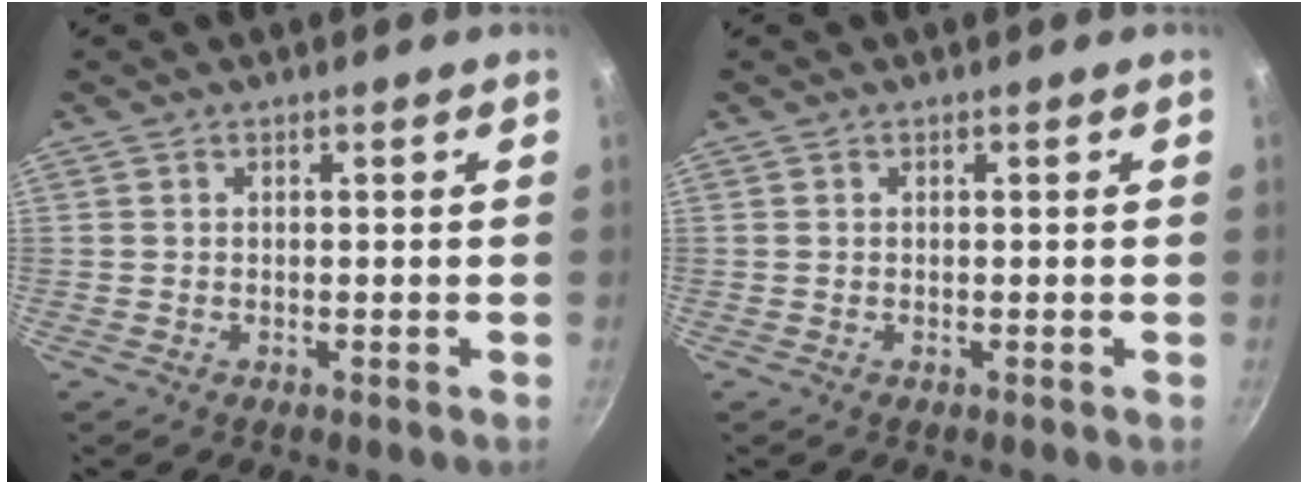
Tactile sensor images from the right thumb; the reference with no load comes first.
{"total": 0.0}